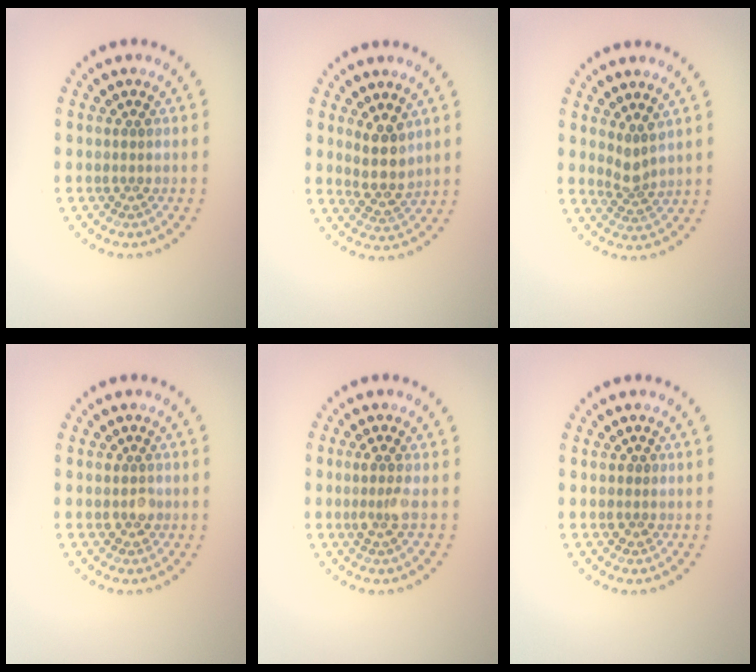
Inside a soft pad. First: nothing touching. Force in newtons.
{"total": 2.9, "press": 2.6, "slide": 1.3}
{"total": 1.9, "press": 1.4, "slide": 1.3}
{"total": 1.4, "press": 1.3, "slide": 0.5}
{"total": 1.7, "press": 1.5, "slide": 0.9}
{"total": 0.8, "press": 0.7, "slide": 0.3}